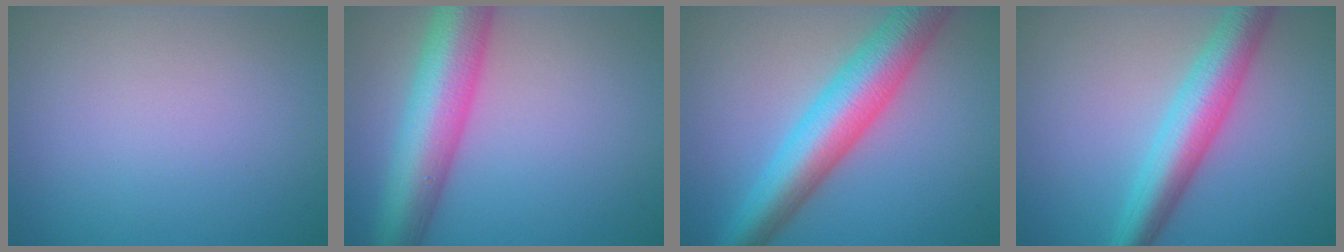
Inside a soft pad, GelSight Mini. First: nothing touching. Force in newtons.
{"total": 9.4, "press": 9.4, "slide": 0.3}
{"total": 8.7, "press": 8.7, "slide": 0.3}
{"total": 6.3, "press": 6.3, "slide": 0.2}